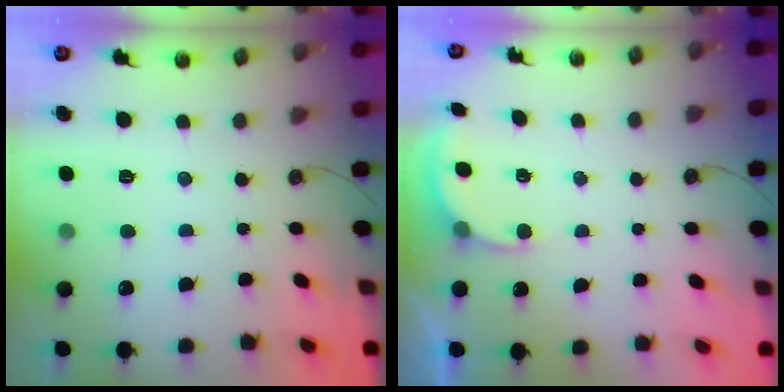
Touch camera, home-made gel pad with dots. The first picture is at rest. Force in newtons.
{"total": 3.3, "press": 3.1, "slide": 1.2}